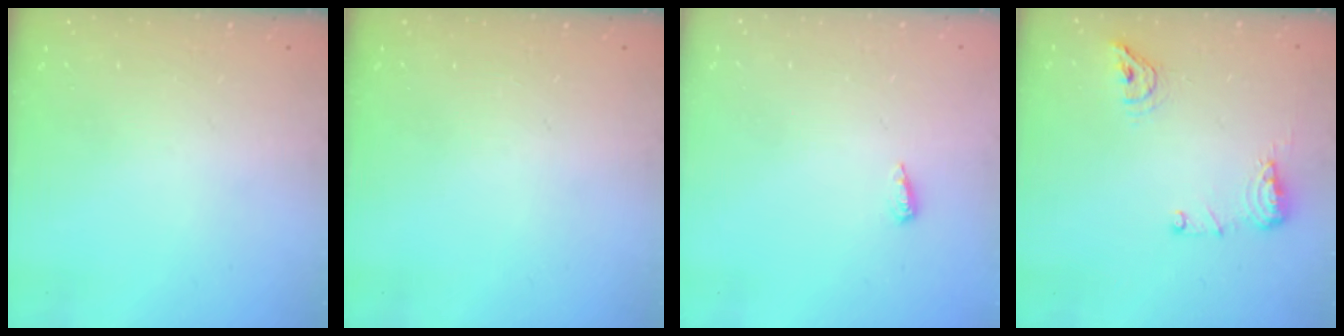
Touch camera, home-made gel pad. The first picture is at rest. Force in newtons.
{"total": 0.0}
{"total": 6.0, "press": 6.0, "slide": 0.6}
{"total": 8.9, "press": 8.8, "slide": 1.4}